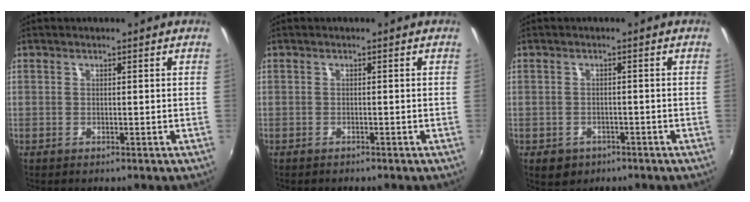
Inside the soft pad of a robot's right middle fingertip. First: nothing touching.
{"total": 0.8, "force": [-0.8, 0.2, 0.1], "torque": [-0.007, 0.000, -0.011]}
{"total": 4.1, "force": [-2.2, 3.1, 1.6], "torque": [-0.037, -0.006, -0.026]}